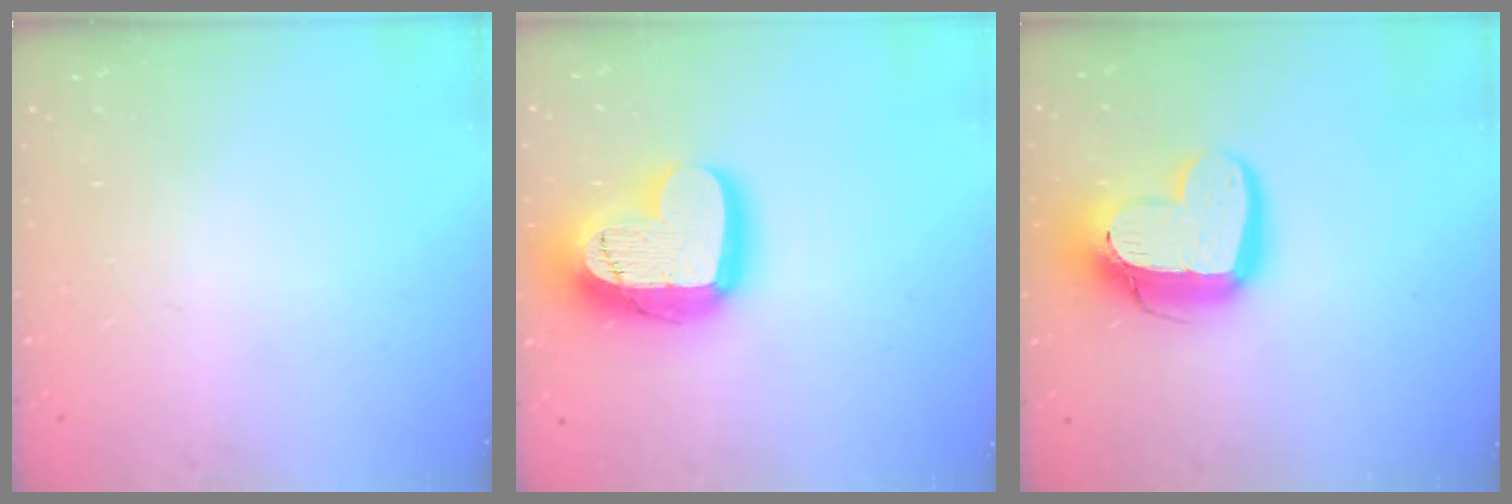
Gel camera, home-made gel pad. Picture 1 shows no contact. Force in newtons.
{"total": 24.2, "press": 24.1, "slide": 1.8}
{"total": 18.9, "press": 18.8, "slide": 1.6}